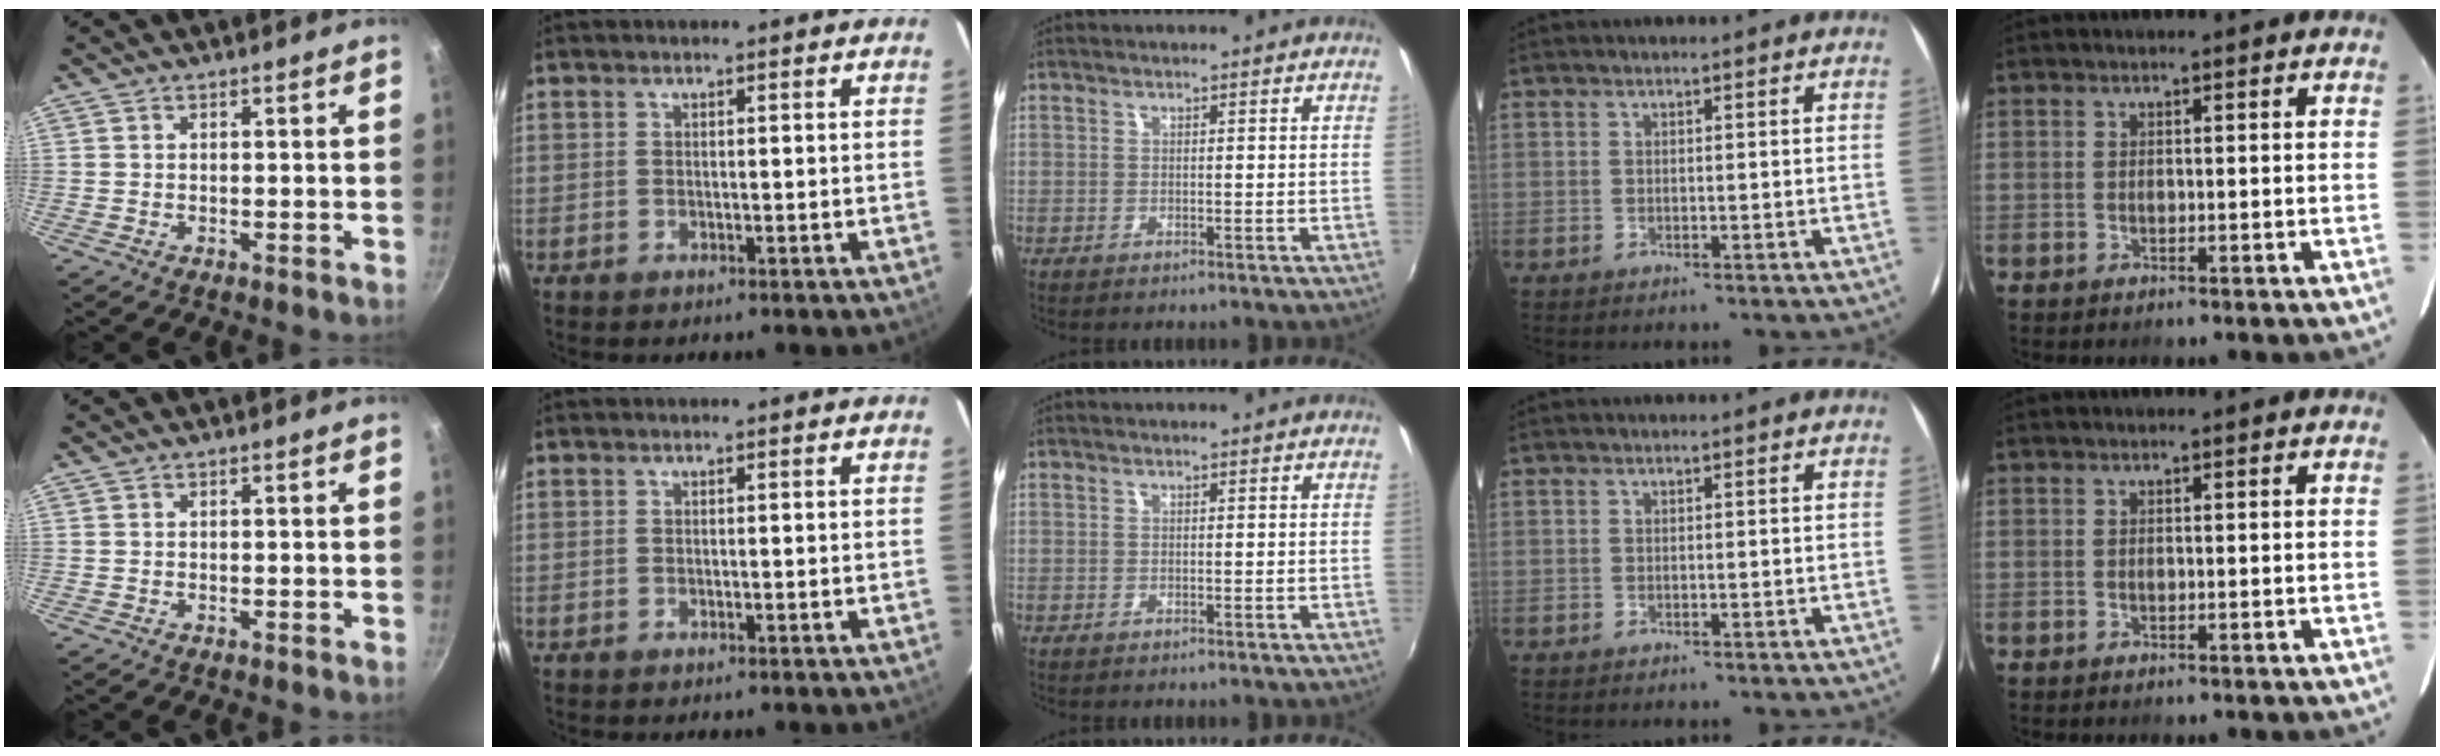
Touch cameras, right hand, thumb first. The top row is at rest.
{}